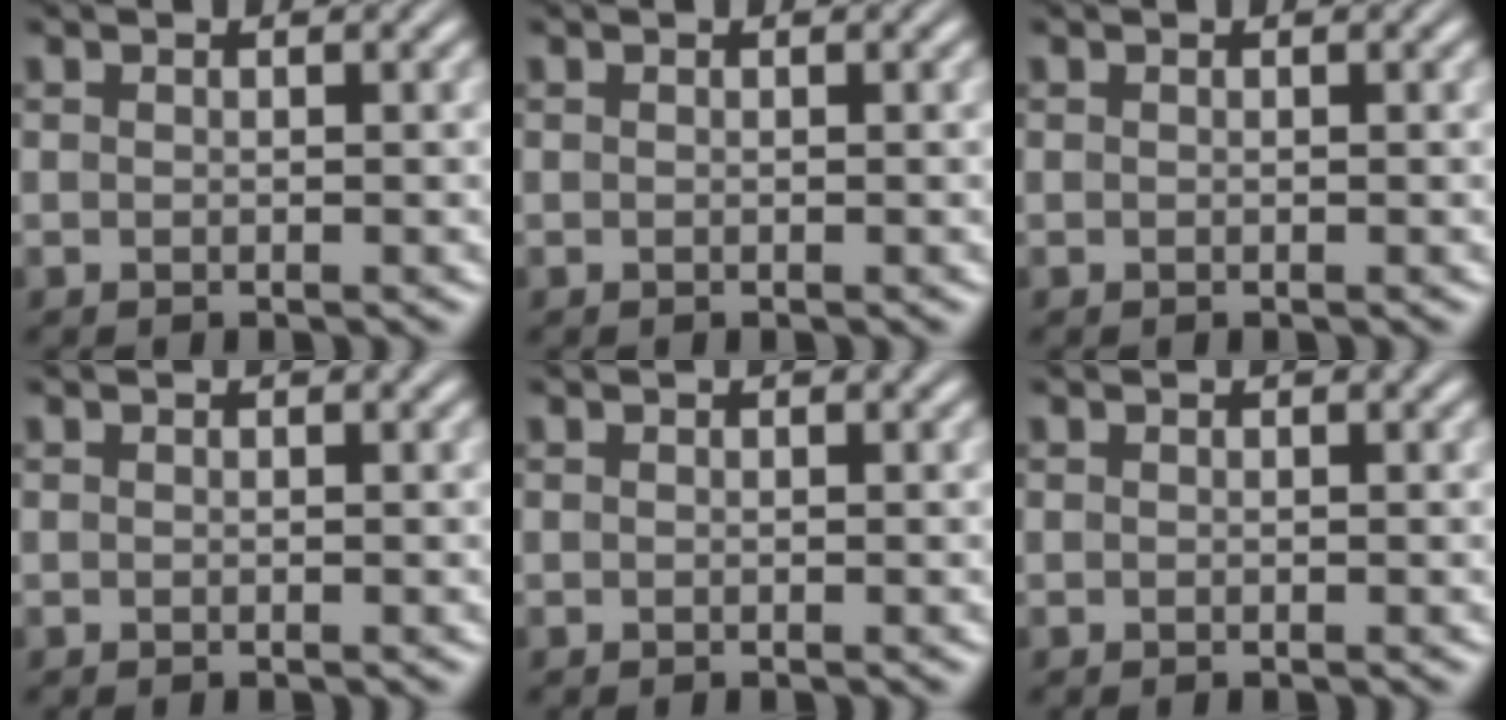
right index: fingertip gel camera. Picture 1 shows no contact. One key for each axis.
{"total": 0.0}
{"total": 0.0}
{"total": 0.0}
{"total": 0.0}
{"total": 0.0}